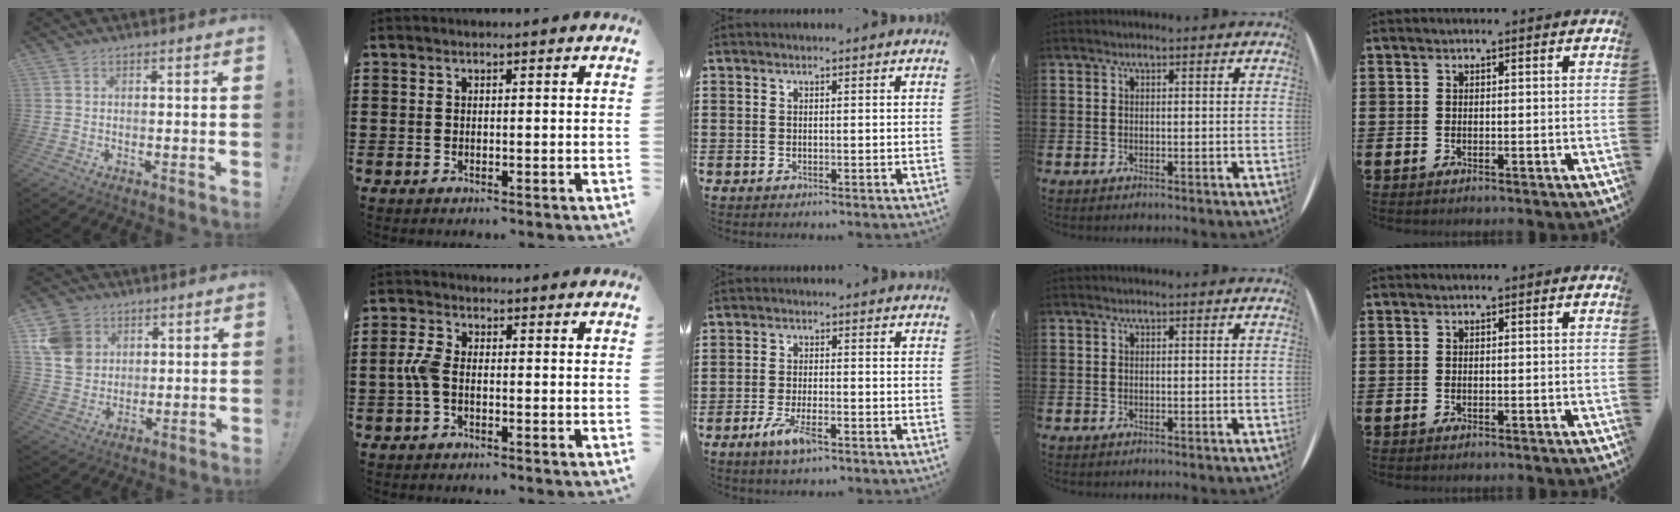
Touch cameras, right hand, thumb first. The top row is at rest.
{"thumb": {"total": 11.7, "force": [4.5, 9.8, 4.6], "torque": [-0.084, -0.017, 0.092]}, "index": {"total": 3.6, "force": [-0.8, 1.8, 3.0], "torque": [-0.084, -0.006, -0.022]}, "middle": {"total": 5.4, "force": [-2.8, 1.5, 4.3], "torque": [-0.093, -0.007, -0.054]}}